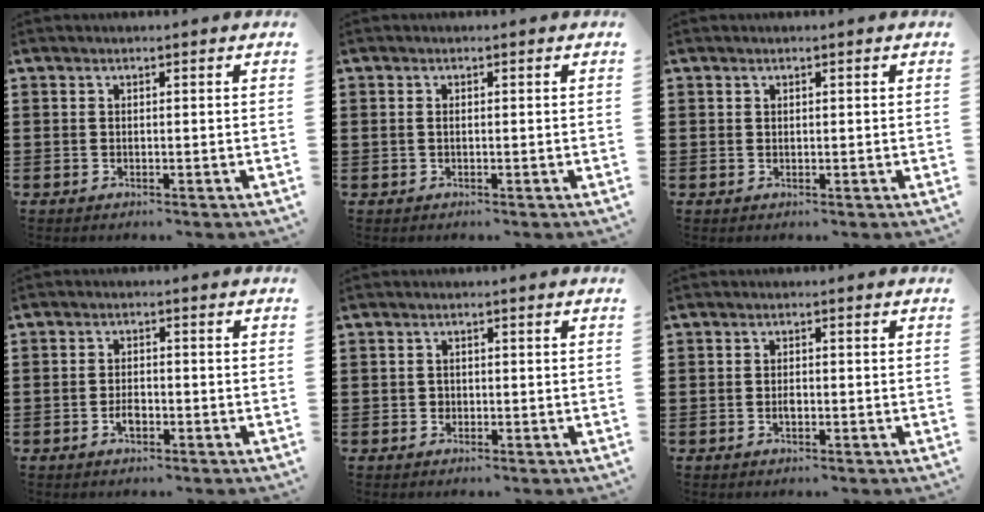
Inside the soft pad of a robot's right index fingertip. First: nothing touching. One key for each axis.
{"total": 0.8, "fx": 0.1, "fy": 0.5, "fz": 0.6, "tx": -0.014, "ty": 0.002, "tz": 0.001}
{"total": 0.5, "fx": 0.3, "fy": 0.4, "fz": 0.0, "tx": -0.002, "ty": 0.004, "tz": 0.006}
{"total": 2.3, "fx": -1.0, "fy": 1.2, "fz": 1.7, "tx": -0.033, "ty": 0.002, "tz": -0.018}
{"total": 0.8, "fx": -0.1, "fy": 0.8, "fz": 0.1, "tx": -0.004, "ty": 0.003, "tz": -0.004}
{"total": 1.2, "fx": -0.3, "fy": 0.6, "fz": 1.0, "tx": -0.019, "ty": 0.001, "tz": -0.006}